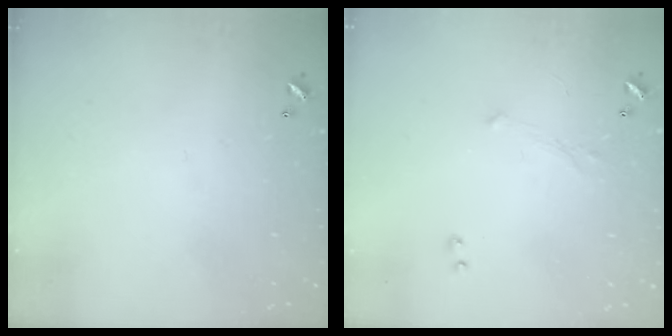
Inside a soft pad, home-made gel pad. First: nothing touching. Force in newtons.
{"total": 0.7, "press": 0.3, "slide": 0.6}